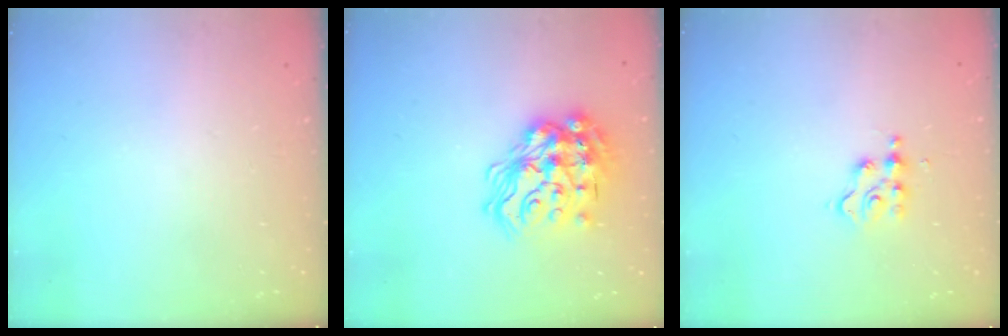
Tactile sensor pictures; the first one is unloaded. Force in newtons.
{"total": 19.0, "press": 18.9, "slide": 2.2}
{"total": 3.3, "press": 3.3, "slide": 0.2}